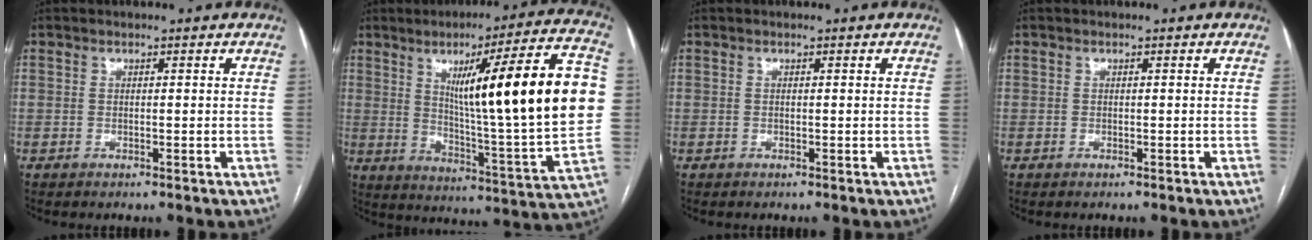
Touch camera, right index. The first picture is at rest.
{"total": 25.7, "force": [4.6, 1.0, 25.2], "torque": [-0.333, 0.009, 0.060]}
{"total": 0.0}
{"total": 0.0}